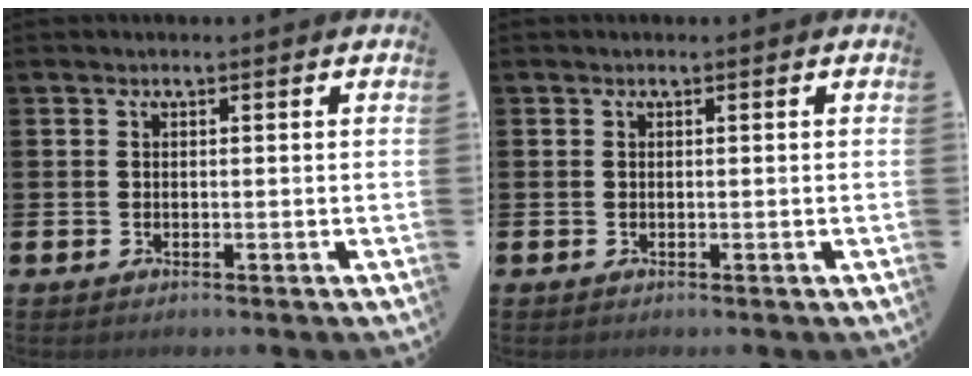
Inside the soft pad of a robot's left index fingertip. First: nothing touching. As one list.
[{"total": 0.0}]